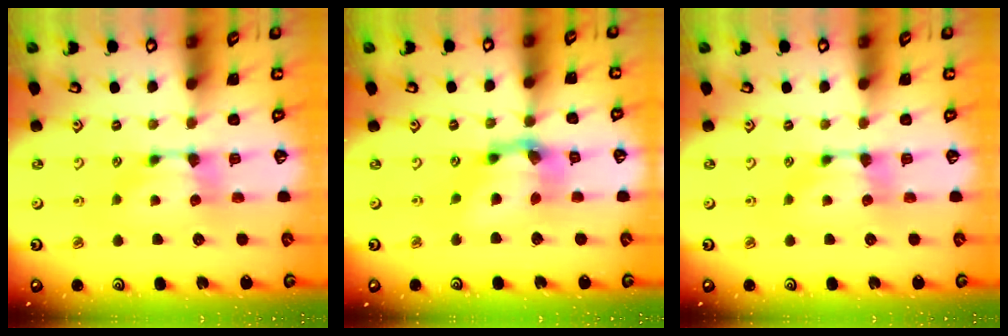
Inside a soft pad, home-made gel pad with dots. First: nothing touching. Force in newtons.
{"total": 5.9, "press": 5.5, "slide": 2.1}
{"total": 0.0}